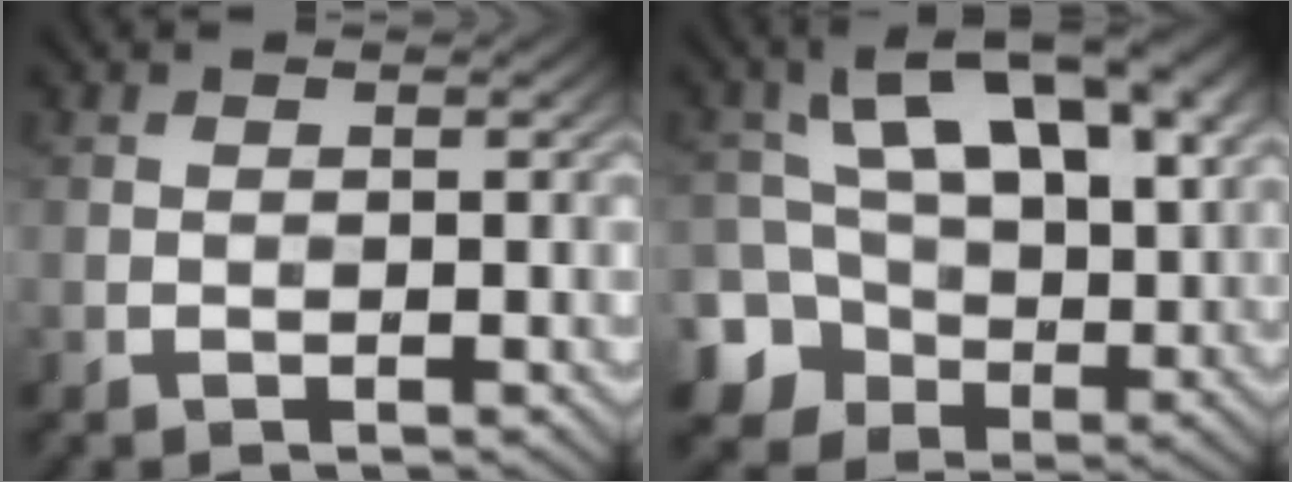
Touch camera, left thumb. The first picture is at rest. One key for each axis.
{"total": 15.7, "fx": 3.1, "fy": 10.9, "fz": 10.9, "tx": -0.191, "ty": 0.004, "tz": 0.067}